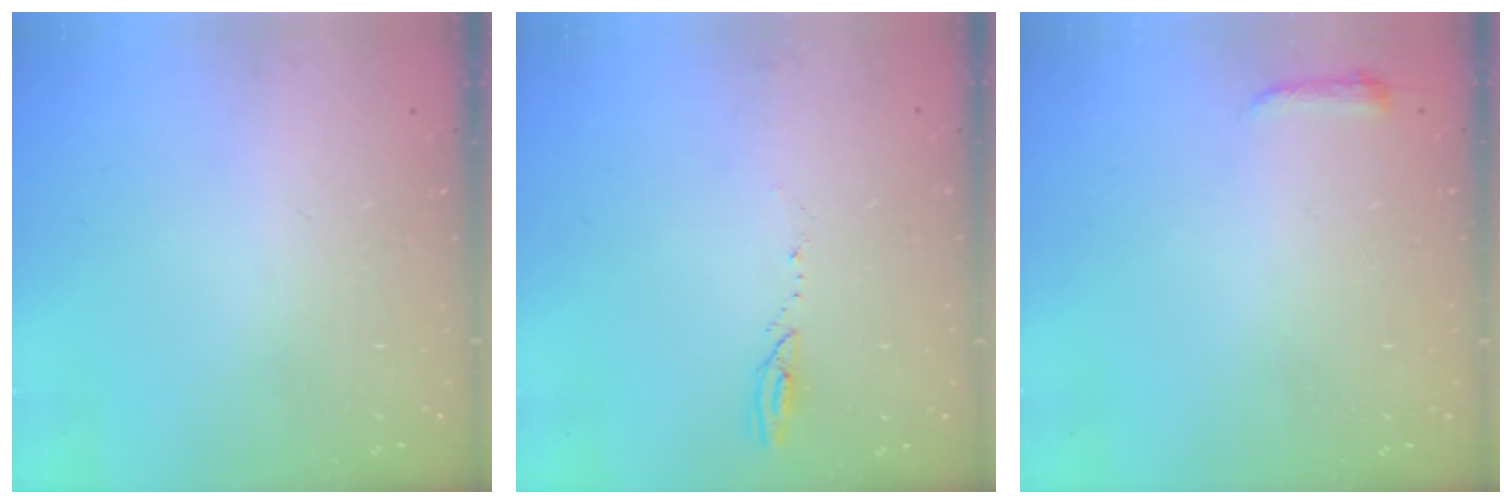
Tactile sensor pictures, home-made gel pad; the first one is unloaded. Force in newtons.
{"total": 2.6, "press": 2.6, "slide": 0.3}
{"total": 3.0, "press": 2.9, "slide": 0.6}